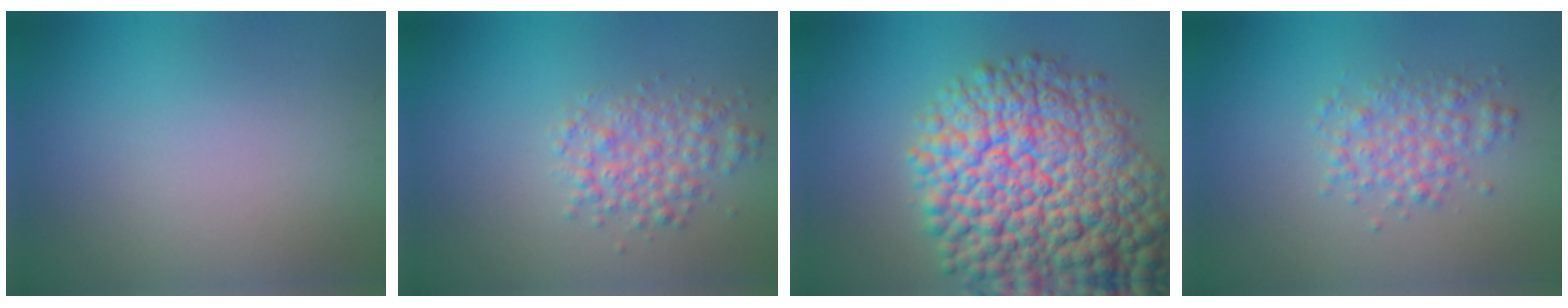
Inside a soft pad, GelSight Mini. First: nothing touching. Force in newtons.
{"total": 3.1, "press": 3.1, "slide": 0.1}
{"total": 15.7, "press": 15.7, "slide": 0.7}
{"total": 2.8, "press": 2.8, "slide": 0.0}